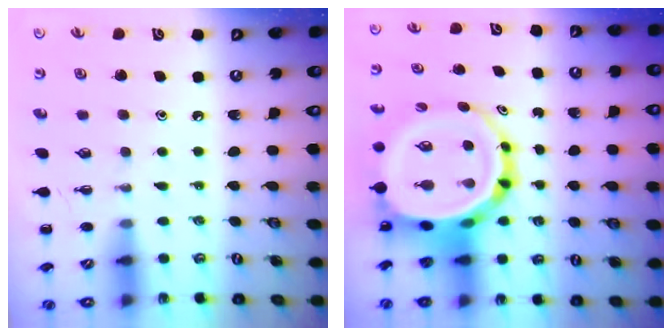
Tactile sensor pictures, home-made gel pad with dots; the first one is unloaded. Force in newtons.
{"total": 14.2, "press": 13.5, "slide": 4.4}